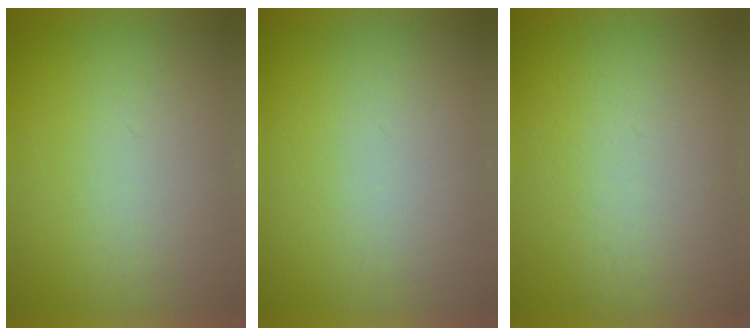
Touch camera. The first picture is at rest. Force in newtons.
{"total": 2.0}
{"total": 3.8}